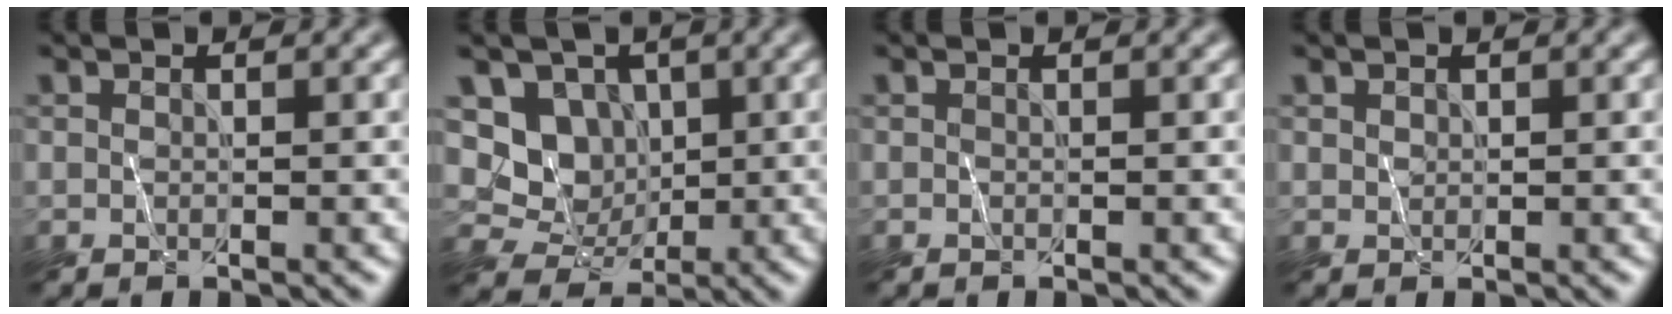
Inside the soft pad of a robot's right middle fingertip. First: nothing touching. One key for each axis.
{"total": 3.3, "fx": 1.1, "fy": 3.1, "fz": 0.6, "tx": -0.005, "ty": -0.007, "tz": 0.008}
{"total": 0.0}
{"total": 0.6, "fx": 0.5, "fy": 0.3, "fz": -0.2, "tx": 0.005, "ty": 0.002, "tz": 0.010}